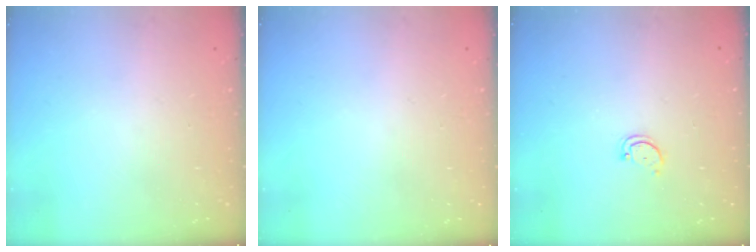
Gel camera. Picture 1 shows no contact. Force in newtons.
{"total": 0.0}
{"total": 2.9, "press": 2.9, "slide": 0.4}